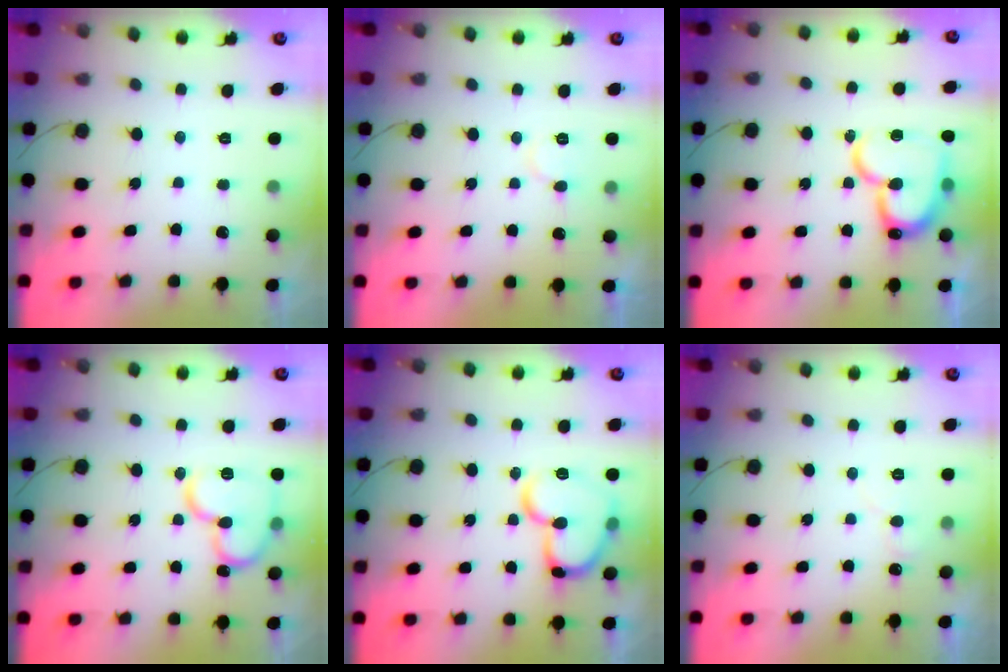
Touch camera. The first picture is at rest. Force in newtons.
{"total": 7.2, "press": 7.2, "slide": 0.6}
{"total": 19.0, "press": 18.9, "slide": 2.0}
{"total": 14.5, "press": 14.3, "slide": 2.1}
{"total": 17.1, "press": 17.0, "slide": 1.6}
{"total": 4.5, "press": 4.5, "slide": 0.5}